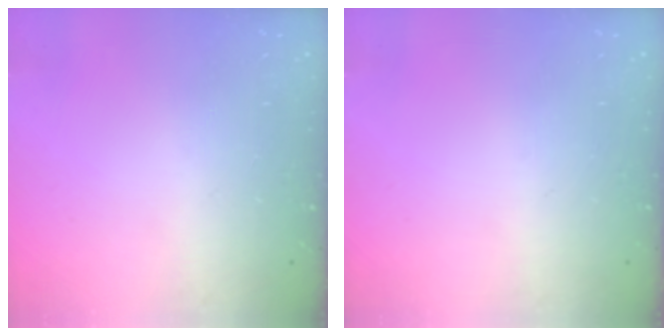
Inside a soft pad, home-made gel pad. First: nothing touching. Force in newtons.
{"total": 0.0}